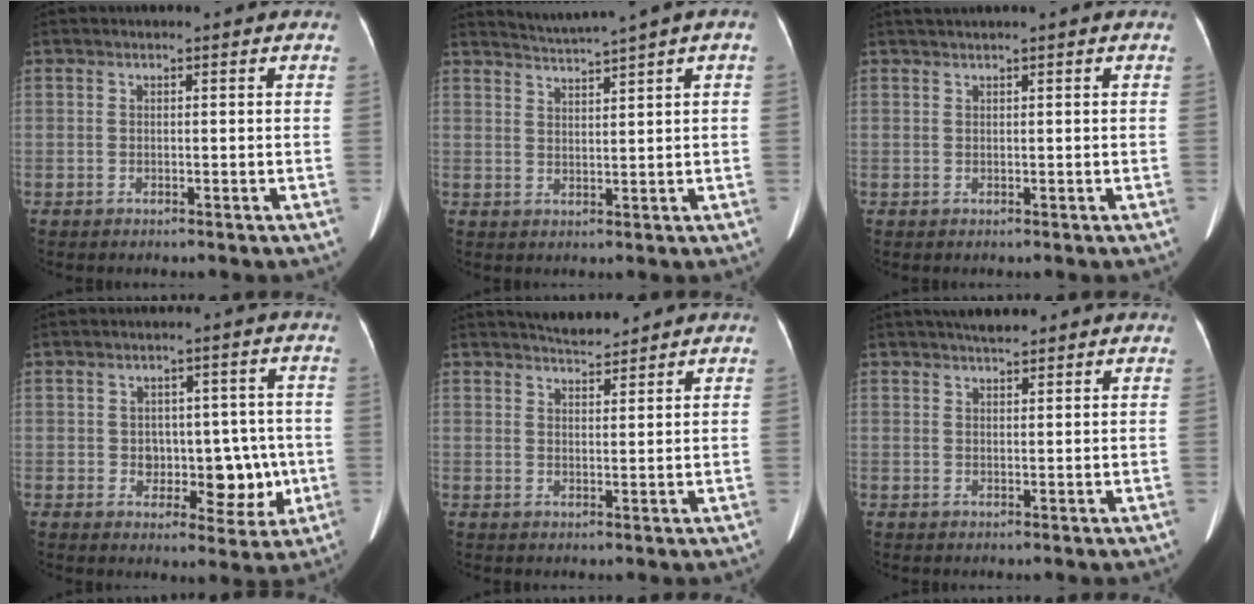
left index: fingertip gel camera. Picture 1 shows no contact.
{"total": 4.1, "force": [3.4, -1.2, 1.9], "torque": [-0.036, 0.004, 0.063]}
{"total": 1.4, "force": [1.0, -0.4, 0.9], "torque": [-0.020, 0.013, 0.026]}
{"total": 7.4, "force": [-0.9, 5.1, 5.3], "torque": [-0.056, 0.023, 0.000]}
{"total": 4.1, "force": [4.0, 0.4, 0.9], "torque": [-0.018, 0.010, 0.068]}
{"total": 4.0, "force": [3.3, 1.0, 1.9], "torque": [-0.027, 0.018, 0.054]}